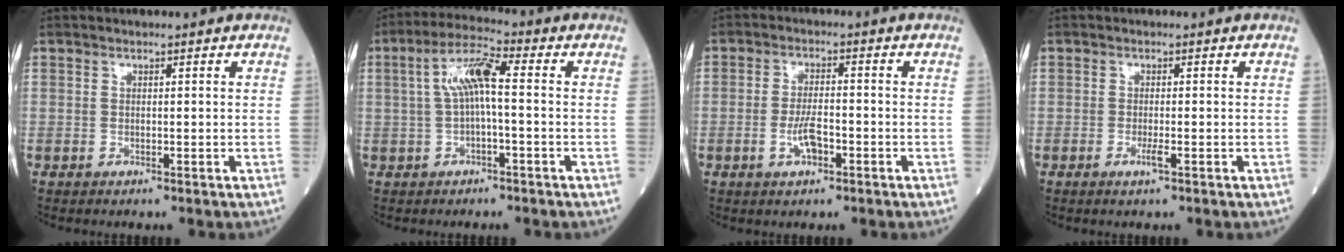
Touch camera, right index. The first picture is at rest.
{"total": 6.9, "force": [0.5, 1.1, 6.8], "torque": [-0.133, 0.024, 0.007]}
{"total": 4.3, "force": [-1.6, 1.4, 3.7], "torque": [-0.073, 0.001, -0.030]}
{"total": 1.7, "force": [-0.7, 0.1, 1.5], "torque": [-0.030, -0.003, -0.013]}